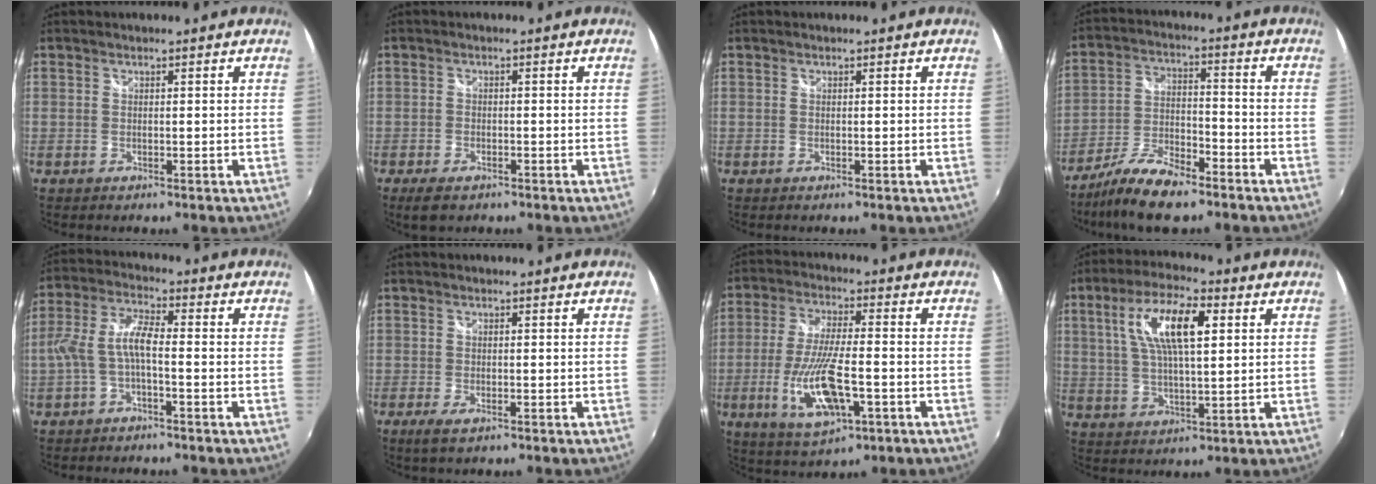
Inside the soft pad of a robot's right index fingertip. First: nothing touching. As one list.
[{"total": 4.3, "force": [-2.9, 2.0, 2.4], "torque": [-0.060, -0.013, -0.050]}, {"total": 0.0}, {"total": 12.0, "force": [-9.1, 3.4, 6.9], "torque": [-0.149, -0.012, -0.172]}, {"total": 6.3, "force": [-2.0, 1.6, 5.8], "torque": [-0.133, 0.013, -0.037]}, {"total": 2.8, "force": [-1.6, 0.8, 2.1], "torque": [-0.044, -0.010, -0.029]}, {"total": 13.7, "force": [-4.3, 4.3, 12.2], "torque": [-0.250, -0.020, -0.074]}, {"total": 12.2, "force": [3.8, 4.0, 10.9], "torque": [-0.203, 0.017, 0.070]}]